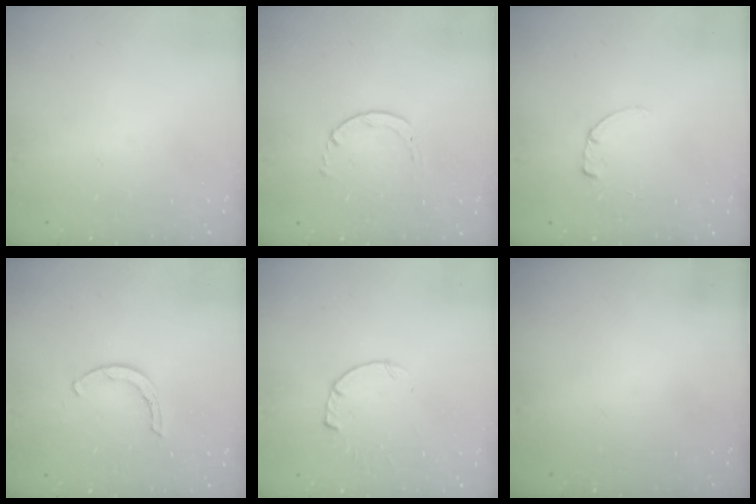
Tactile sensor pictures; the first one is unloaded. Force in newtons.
{"total": 1.7, "press": 1.6, "slide": 0.2}
{"total": 0.6, "press": 0.5, "slide": 0.2}
{"total": 1.7, "press": 1.6, "slide": 0.3}
{"total": 4.1, "press": 4.0, "slide": 0.8}
{"total": 0.0}